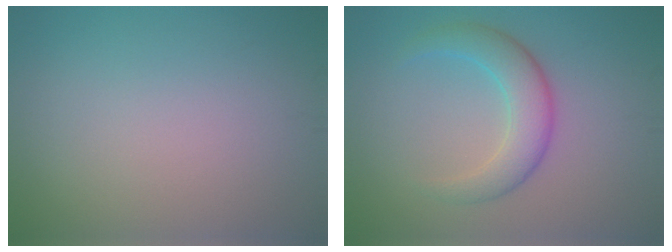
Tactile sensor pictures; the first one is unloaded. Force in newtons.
{"total": 4.2, "press": 4.2, "slide": 0.1}